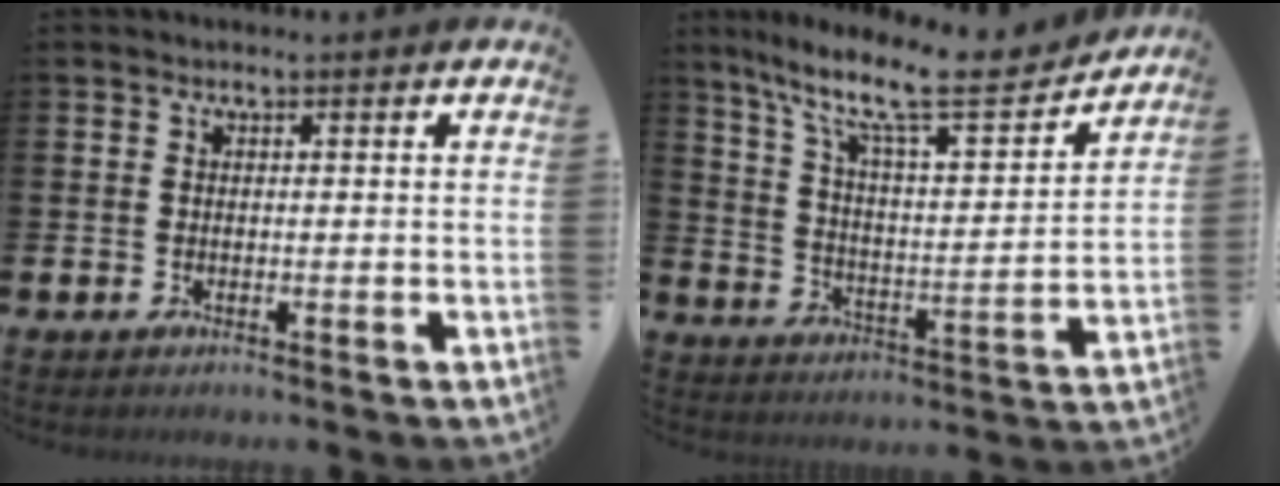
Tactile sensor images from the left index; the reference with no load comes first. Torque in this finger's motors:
{"motor_torque": [1.04, -1.11, 0.37, 0.21]}